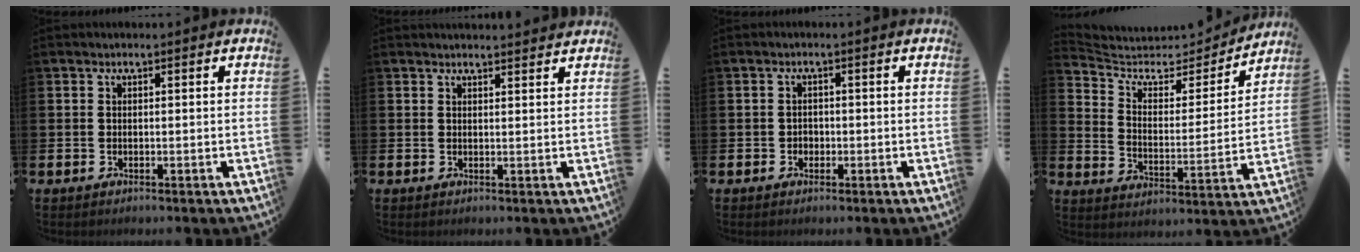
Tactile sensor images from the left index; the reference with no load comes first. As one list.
[{"total": 1.7, "force": [1.7, 0.1, 0.0], "torque": [0.006, -0.010, 0.029]}, {"total": 1.2, "force": [-0.4, 1.2, 0.3], "torque": [0.004, 0.000, -0.012]}, {"total": 6.1, "force": [5.2, 2.5, 2.0], "torque": [-0.063, -0.045, 0.081]}]